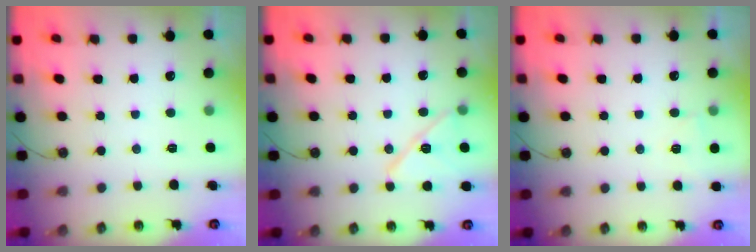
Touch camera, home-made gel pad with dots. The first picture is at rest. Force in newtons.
{"total": 12.4, "press": 12.4, "slide": 0.8}
{"total": 3.3, "press": 3.3, "slide": 0.5}